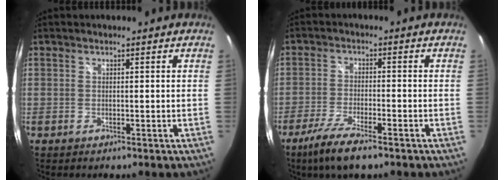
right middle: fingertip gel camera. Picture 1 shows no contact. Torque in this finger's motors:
{"motor_torque": [1.06, -0.62, 0.13, 0.05]}